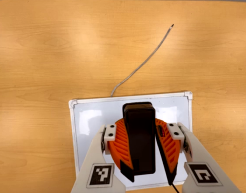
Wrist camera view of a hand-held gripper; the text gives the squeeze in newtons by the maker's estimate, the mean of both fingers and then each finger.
{"total": 11.3, "left": 10.6, "right": 11.9}